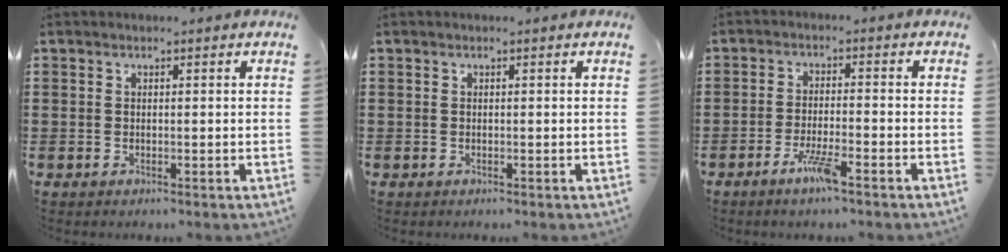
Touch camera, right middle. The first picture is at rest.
{"total": 0.0}
{"total": 4.6, "force": [-2.9, 0.5, 3.5], "torque": [-0.076, -0.009, -0.054]}